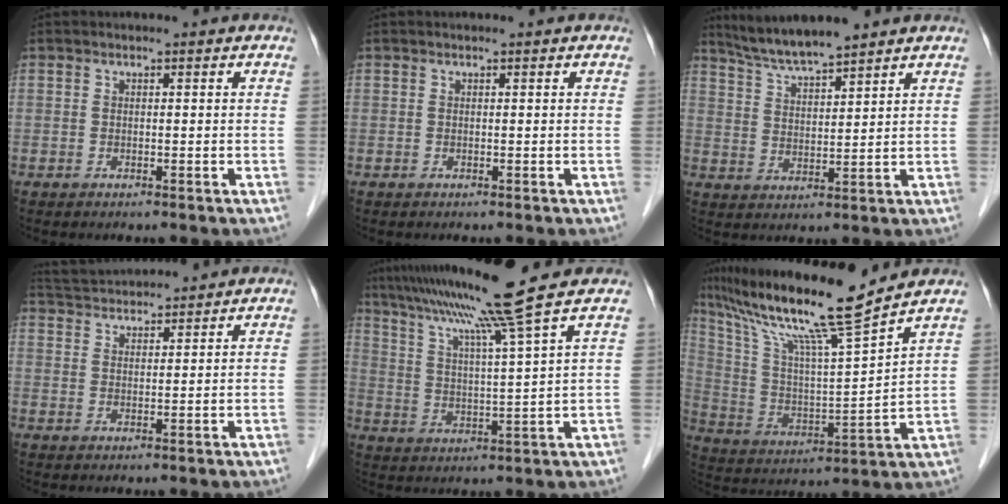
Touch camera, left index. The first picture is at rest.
{"total": 0.0}
{"total": 7.8, "force": [7.0, -0.1, 3.5], "torque": [-0.071, 0.014, 0.135]}
{"total": 7.8, "force": [7.6, 0.1, 1.5], "torque": [-0.038, 0.034, 0.129]}
{"total": 12.5, "force": [9.7, -3.4, 7.2], "torque": [-0.123, -0.009, 0.161]}
{"total": 17.5, "force": [13.6, -1.2, 10.8], "torque": [-0.200, 0.008, 0.242]}